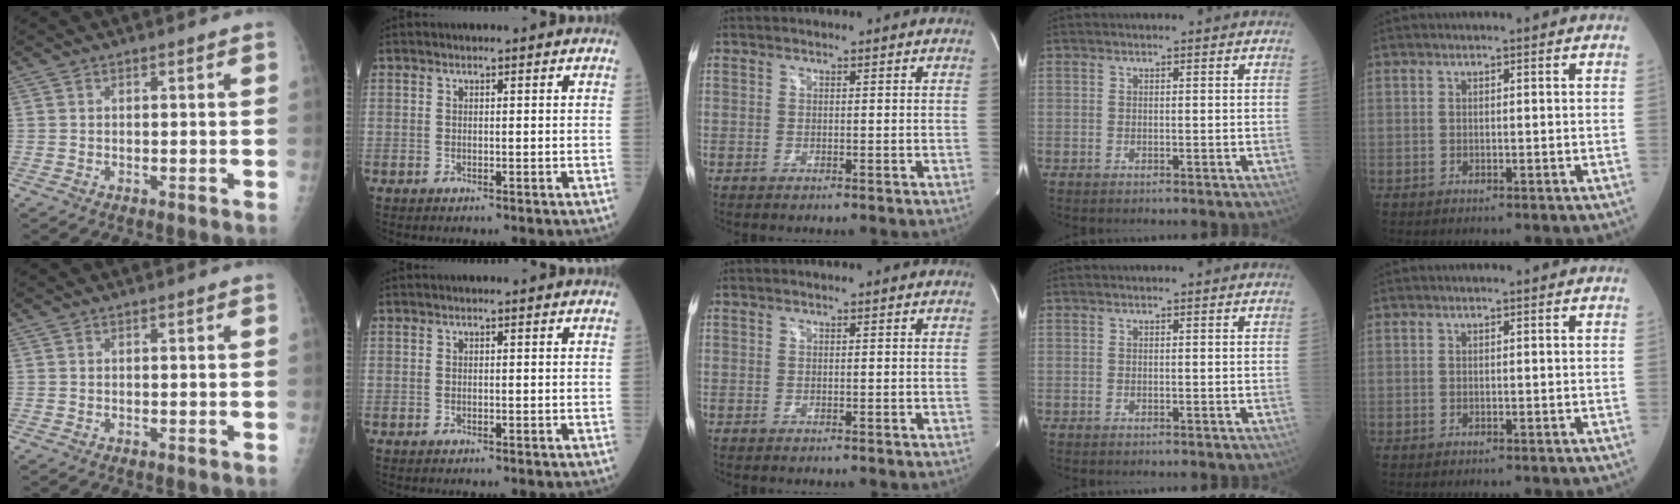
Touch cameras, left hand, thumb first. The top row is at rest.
{}